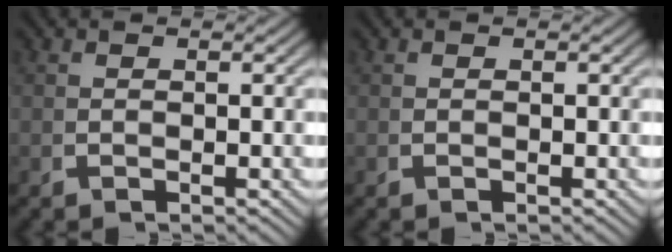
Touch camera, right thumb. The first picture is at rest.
{"total": 0.0}